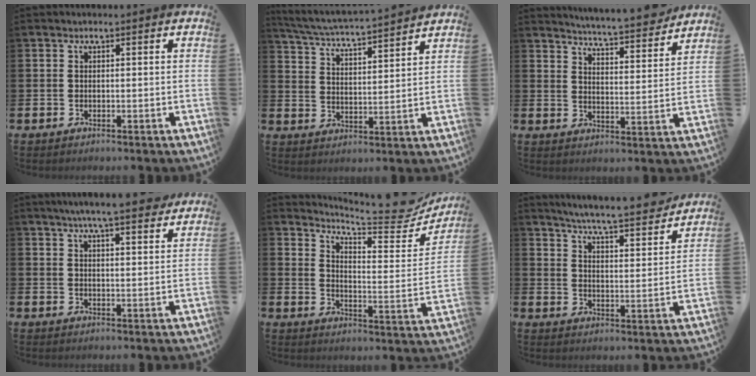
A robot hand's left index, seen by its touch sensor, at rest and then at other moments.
{"total": 4.7, "force": [4.6, -0.1, 1.1], "torque": [-0.045, -0.039, 0.075]}
{"total": 5.9, "force": [5.8, -0.1, 0.8], "torque": [-0.027, -0.050, 0.098]}
{"total": 6.4, "force": [5.9, 0.1, 2.4], "torque": [-0.051, -0.026, 0.103]}
{"total": 7.3, "force": [6.5, 0.8, 3.1], "torque": [-0.056, -0.057, 0.104]}
{"total": 6.6, "force": [6.3, -0.2, 1.9], "torque": [-0.056, -0.052, 0.104]}